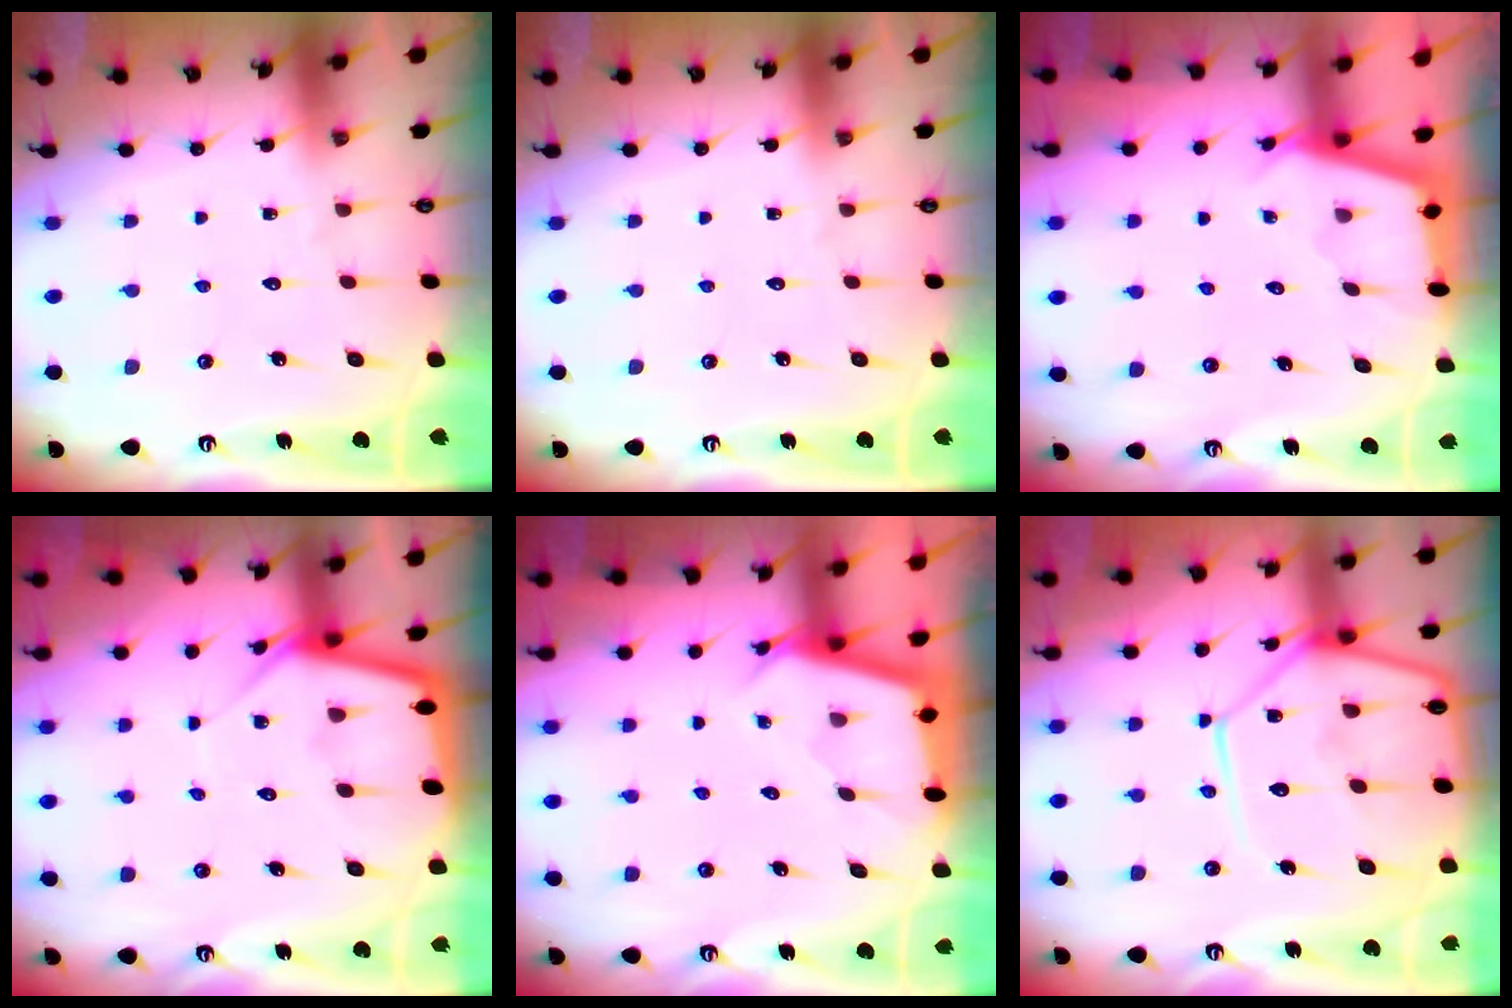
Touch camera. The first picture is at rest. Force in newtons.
{"total": 0.0}
{"total": 2.4, "press": 2.4, "slide": 0.2}
{"total": 7.3, "press": 7.3, "slide": 0.5}
{"total": 2.5, "press": 2.5, "slide": 0.1}
{"total": 16.2, "press": 16.1, "slide": 1.8}